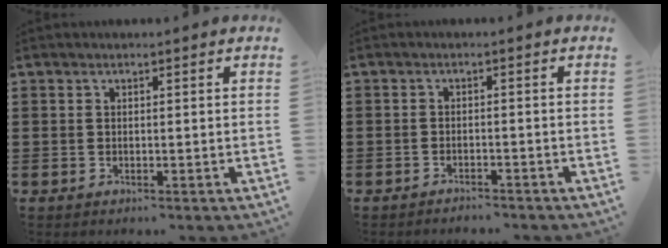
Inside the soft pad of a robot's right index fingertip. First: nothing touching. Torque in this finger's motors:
{"motor_torque": [-0.13, 0.22, -0.50, -0.20]}